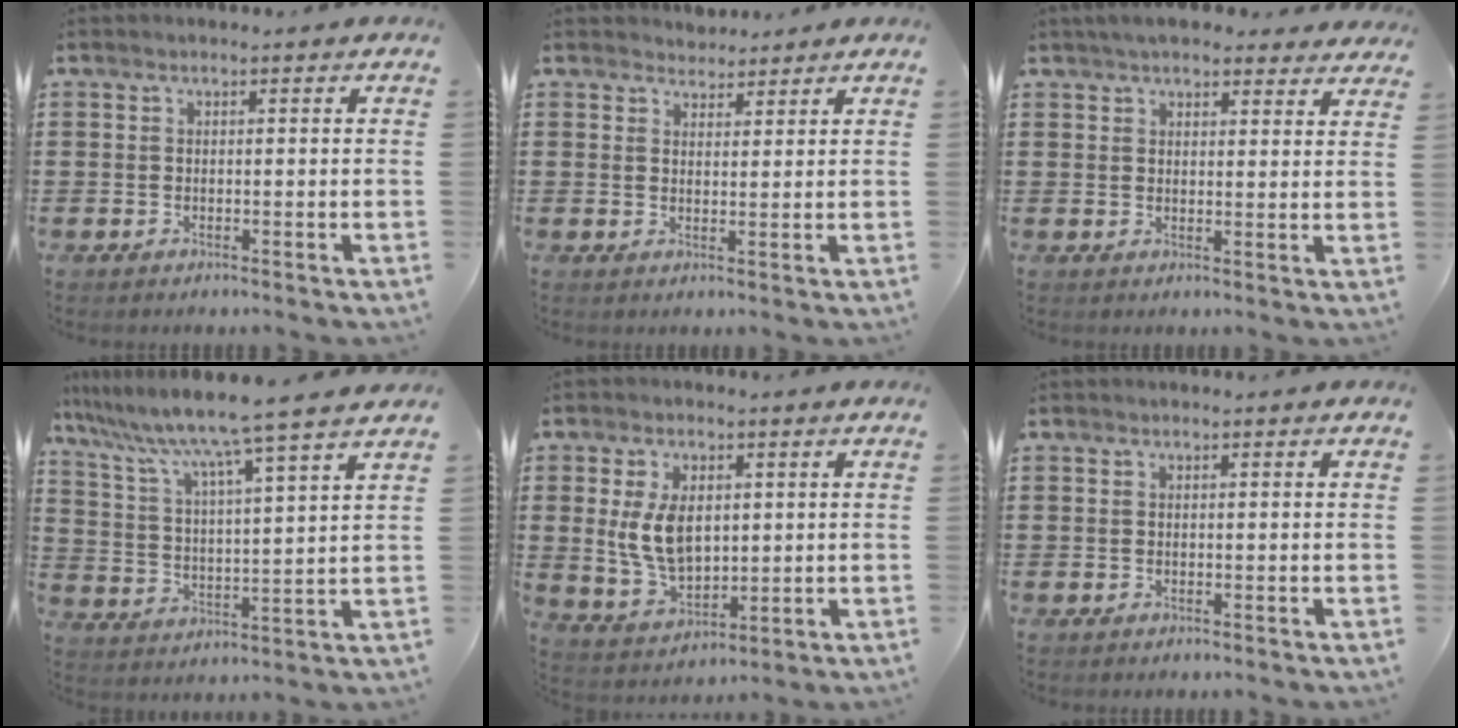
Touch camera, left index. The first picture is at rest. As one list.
[{"total": 2.3, "force": [2.1, 0.8, -0.2], "torque": [-0.003, 0.002, 0.041]}, {"total": 4.4, "force": [4.0, 1.1, 1.5], "torque": [-0.039, -0.003, 0.074]}, {"total": 7.9, "force": [6.9, -1.5, 3.5], "torque": [-0.098, -0.054, 0.107]}, {"total": 8.1, "force": [1.6, 5.1, 6.1], "torque": [-0.138, 0.004, 0.025]}, {"total": 0.0}]